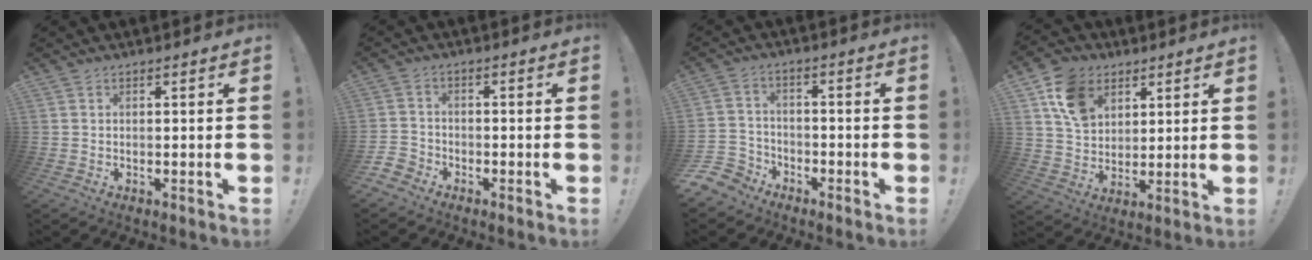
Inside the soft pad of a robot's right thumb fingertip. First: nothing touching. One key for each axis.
{"total": 3.4, "fx": -2.4, "fy": 2.3, "fz": 0.6, "tx": -0.020, "ty": 0.007, "tz": -0.049}
{"total": 6.1, "fx": -4.4, "fy": 4.1, "fz": 1.0, "tx": -0.025, "ty": 0.028, "tz": -0.085}
{"total": 12.9, "fx": 6.3, "fy": 9.5, "fz": 6.1, "tx": -0.102, "ty": -0.015, "tz": 0.126}